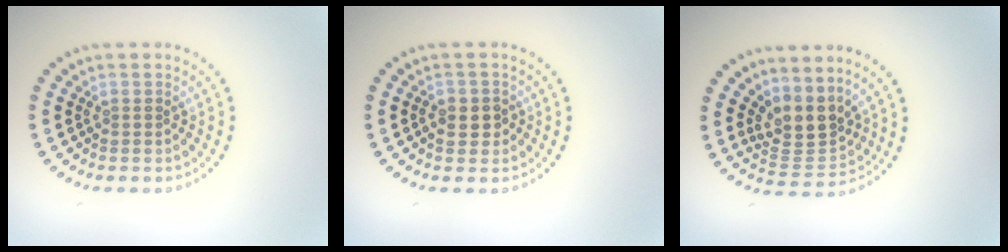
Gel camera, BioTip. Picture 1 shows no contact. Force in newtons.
{"total": 2.3, "press": 2.3, "slide": 0.6}
{"total": 3.6, "press": 2.7, "slide": 2.4}